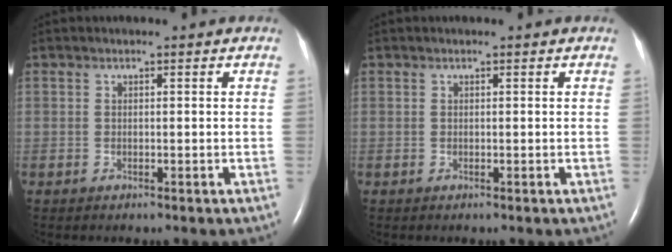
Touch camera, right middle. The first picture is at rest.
{"total": 0.0}